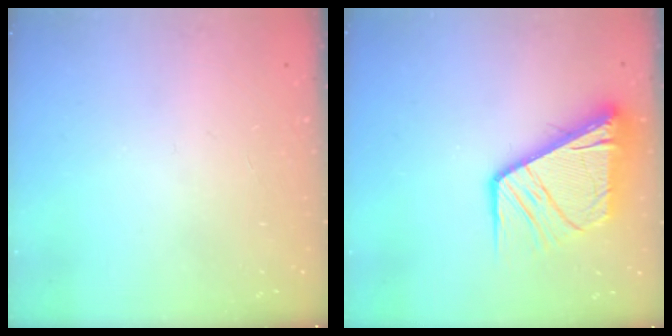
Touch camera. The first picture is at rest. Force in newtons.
{"total": 15.9, "press": 15.7, "slide": 1.8}